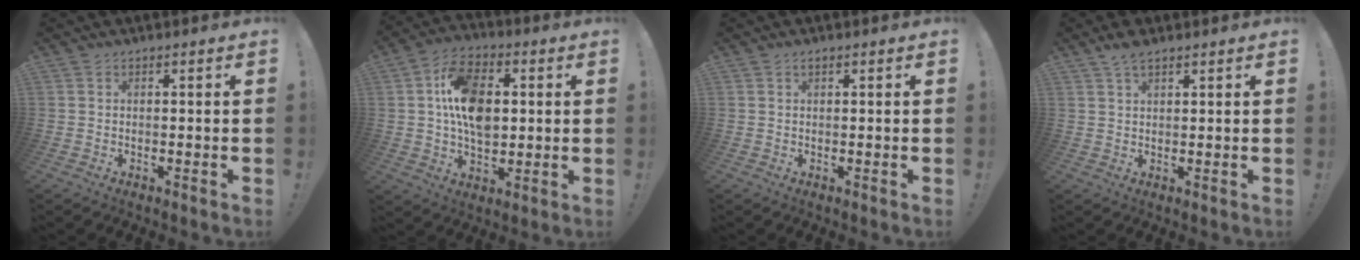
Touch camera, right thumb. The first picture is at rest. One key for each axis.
{"total": 15.8, "fx": 1.8, "fy": 10.5, "fz": 11.6, "tx": -0.197, "ty": 0.016, "tz": 0.034}
{"total": 0.9, "fx": 0.6, "fy": 0.4, "fz": 0.6, "tx": -0.013, "ty": 0.001, "tz": 0.010}
{"total": 4.2, "fx": 2.9, "fy": 1.5, "fz": 2.6, "tx": -0.046, "ty": -0.008, "tz": 0.054}